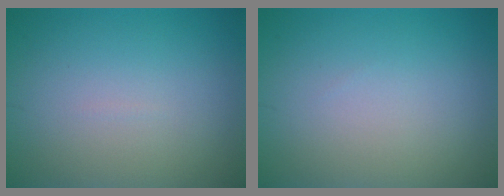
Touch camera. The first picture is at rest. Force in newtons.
{"total": 0.0}